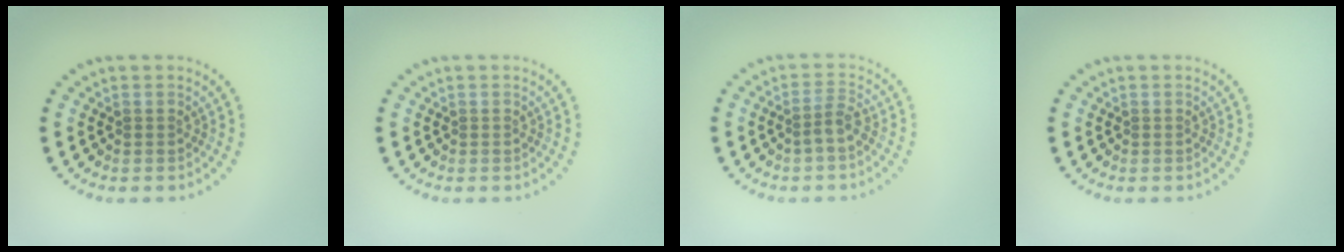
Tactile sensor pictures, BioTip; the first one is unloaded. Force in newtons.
{"total": 0.0}
{"total": 1.7, "press": 1.1, "slide": 1.2}
{"total": 0.0}